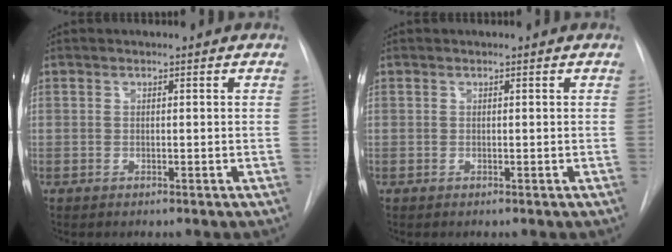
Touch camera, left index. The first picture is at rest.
{"total": 0.0}